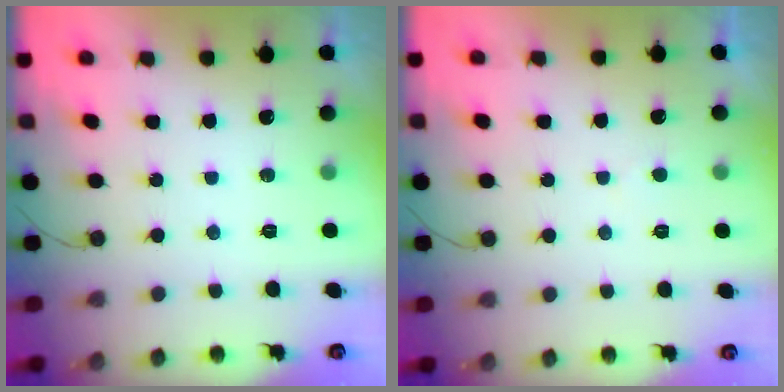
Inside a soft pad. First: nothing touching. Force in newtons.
{"total": 1.9, "press": 1.9, "slide": 0.3}